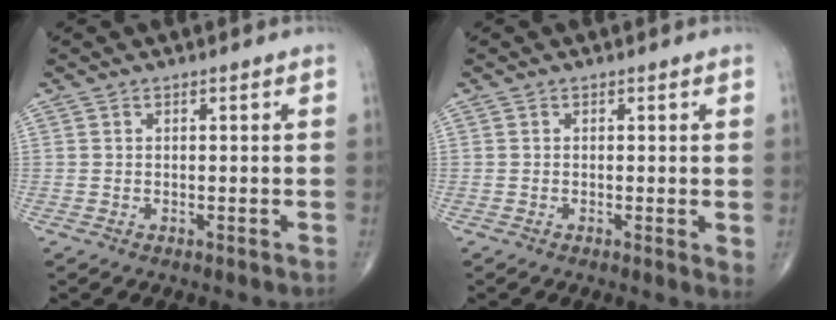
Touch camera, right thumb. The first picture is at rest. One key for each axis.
{"total": 1.9, "fx": 0.0, "fy": 0.4, "fz": 1.8, "tx": -0.028, "ty": -0.006, "tz": -0.005}